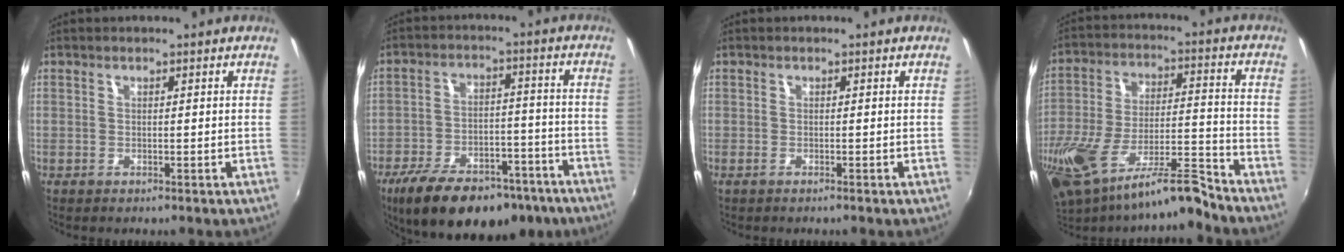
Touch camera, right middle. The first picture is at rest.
{"total": 22.1, "force": [-16.1, 9.6, 11.7], "torque": [-0.219, -0.011, -0.222]}
{"total": 0.5, "force": [-0.4, 0.1, 0.3], "torque": [-0.007, -0.002, -0.009]}
{"total": 19.4, "force": [-15.3, 3.6, 11.5], "torque": [-0.241, -0.039, -0.264]}